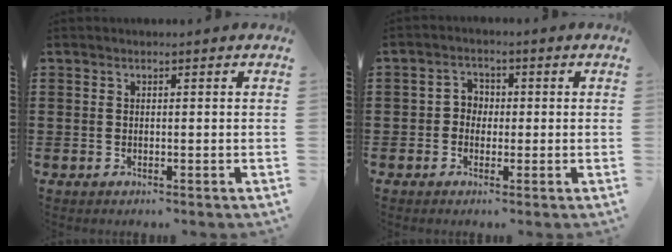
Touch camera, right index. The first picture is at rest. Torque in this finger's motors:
{"motor_torque": [0.24, 0.28, 0.27, 0.06]}